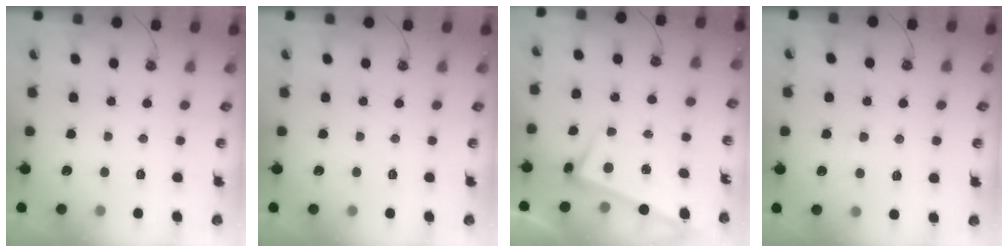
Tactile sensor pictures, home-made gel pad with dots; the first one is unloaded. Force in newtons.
{"total": 0.0}
{"total": 2.6, "press": 2.5, "slide": 0.6}
{"total": 4.5, "press": 4.5, "slide": 0.3}